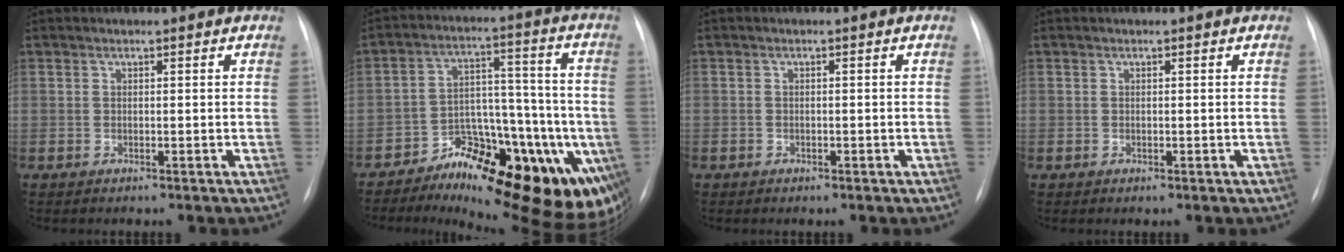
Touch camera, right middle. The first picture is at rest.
{"total": 20.0, "force": [-10.1, 8.1, 15.3], "torque": [-0.134, 0.055, -0.135]}
{"total": 0.7, "force": [-0.4, 0.6, 0.1], "torque": [-0.007, 0.002, -0.005]}
{"total": 0.0}